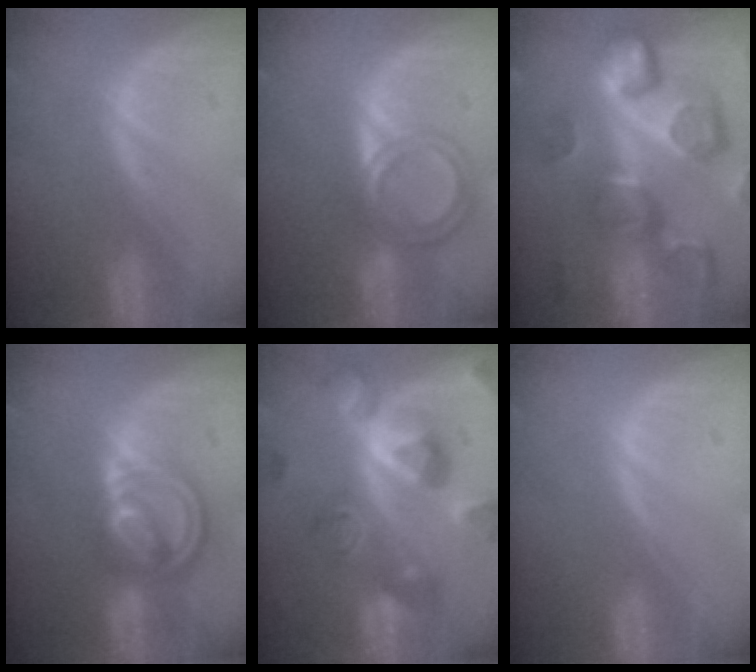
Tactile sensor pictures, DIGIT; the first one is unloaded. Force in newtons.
{"total": 6.4, "press": 5.4, "slide": 3.4}
{"total": 13.0, "press": 11.4, "slide": 6.3}
{"total": 8.3, "press": 7.1, "slide": 4.4}
{"total": 11.2, "press": 11.2, "slide": 1.1}
{"total": 0.0}